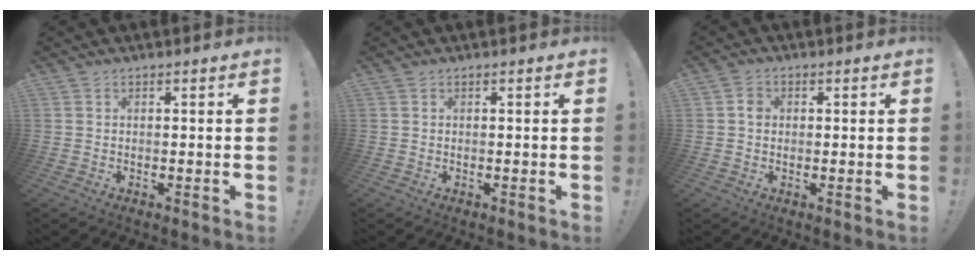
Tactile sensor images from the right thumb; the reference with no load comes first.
{"total": 0.0}
{"total": 2.4, "force": [-0.1, 2.0, 1.3], "torque": [-0.015, 0.005, -0.004]}